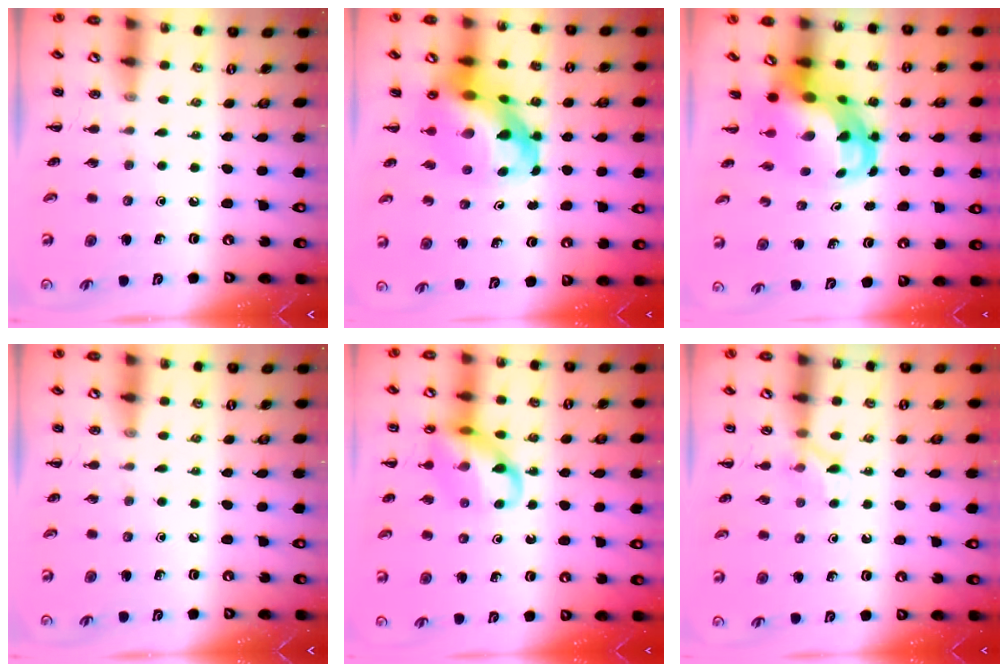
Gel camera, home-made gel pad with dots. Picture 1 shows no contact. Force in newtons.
{"total": 13.8, "press": 13.3, "slide": 3.6}
{"total": 7.6, "press": 7.4, "slide": 1.9}
{"total": 0.0}
{"total": 12.6, "press": 12.4, "slide": 2.0}
{"total": 4.9, "press": 4.6, "slide": 1.8}